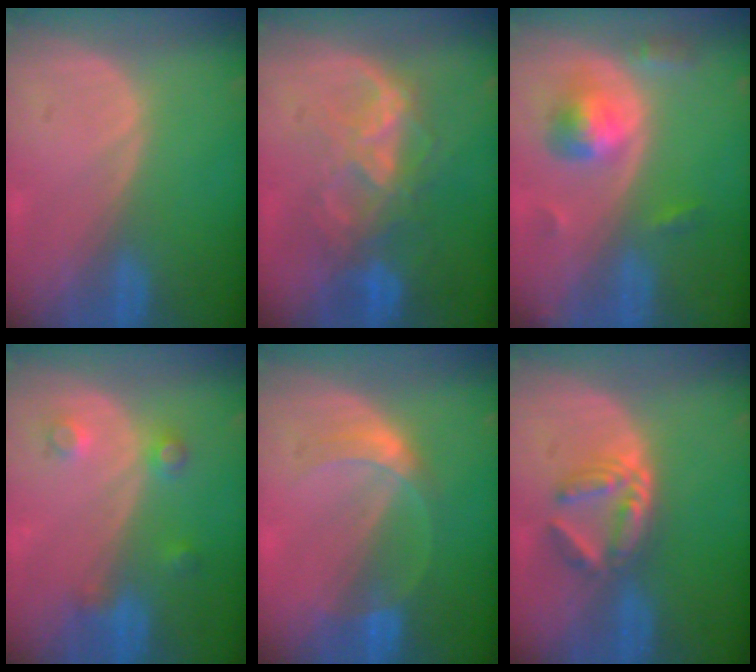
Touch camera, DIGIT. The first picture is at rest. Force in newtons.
{"total": 8.2, "press": 7.3, "slide": 3.7}
{"total": 5.6, "press": 5.2, "slide": 2.0}
{"total": 3.6, "press": 3.4, "slide": 1.3}
{"total": 4.1, "press": 4.0, "slide": 0.3}
{"total": 5.9, "press": 5.2, "slide": 2.9}